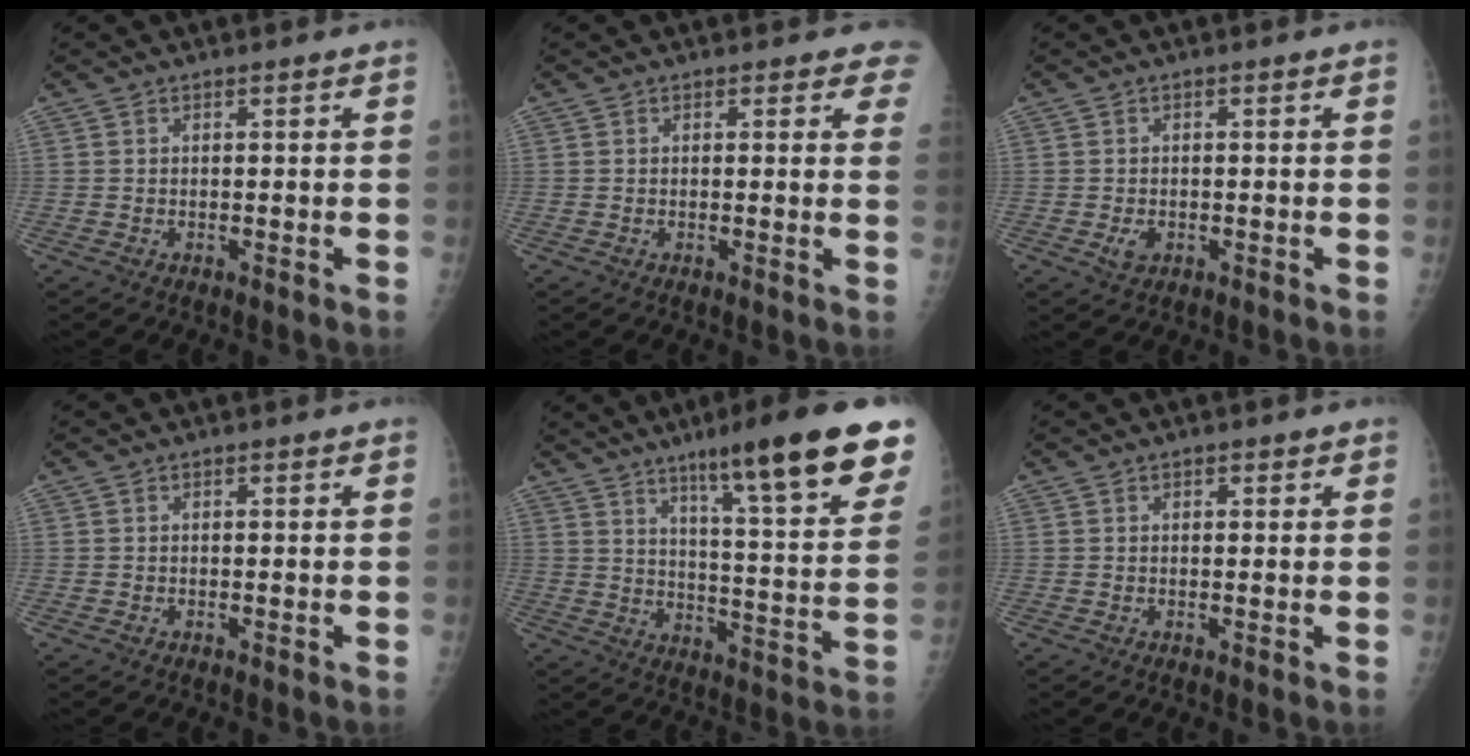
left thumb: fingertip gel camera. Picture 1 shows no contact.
{"total": 3.4, "force": [2.7, 1.5, 1.3], "torque": [0.016, -0.010, 0.013]}
{"total": 2.2, "force": [-0.6, 1.6, 1.4], "torque": [-0.021, -0.001, -0.008]}
{"total": 0.0}
{"total": 22.9, "force": [14.4, 2.9, 17.6], "torque": [-0.229, -0.058, 0.210]}
{"total": 1.4, "force": [0.7, 0.8, 0.8], "torque": [-0.002, -0.001, 0.007]}